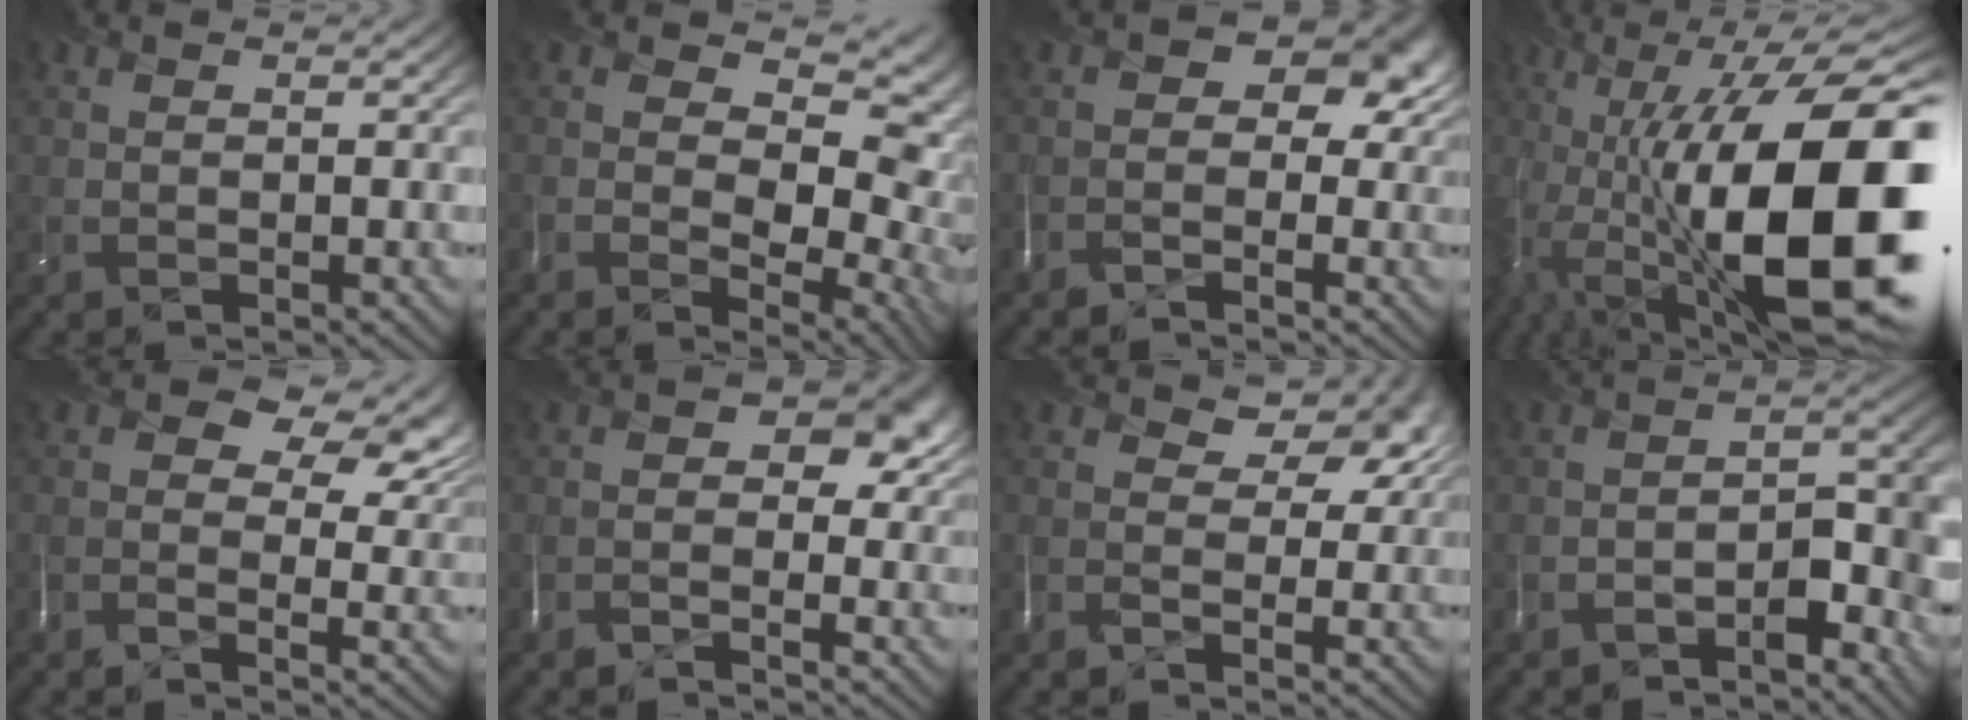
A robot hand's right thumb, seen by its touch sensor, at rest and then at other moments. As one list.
[{"total": 12.1, "force": [0.1, 7.6, 9.4], "torque": [-0.137, -0.023, 0.029]}, {"total": 5.3, "force": [-0.8, 3.3, 4.1], "torque": [-0.040, -0.003, -0.022]}, {"total": 19.5, "force": [-3.8, 8.0, 17.4], "torque": [-0.266, -0.005, -0.066]}, {"total": 8.4, "force": [2.3, 5.2, 6.2], "torque": [-0.099, 0.002, 0.039]}, {"total": 4.1, "force": [-0.8, 2.3, 3.3], "torque": [-0.035, -0.003, -0.026]}, {"total": 5.3, "force": [1.3, 3.4, 3.8], "torque": [-0.051, -0.004, 0.018]}, {"total": 5.7, "force": [-5.4, 0.5, 1.8], "torque": [-0.008, 0.010, -0.086]}]